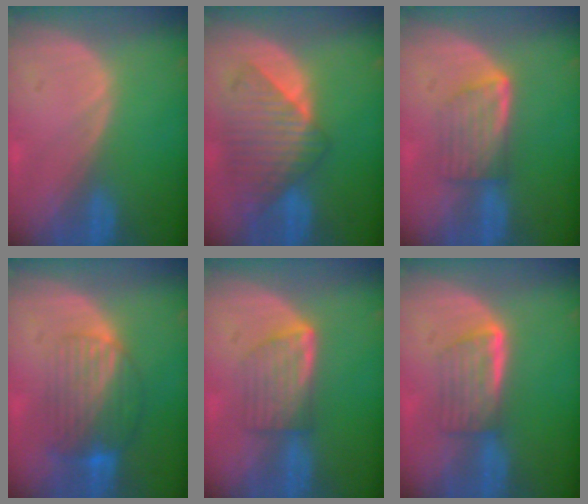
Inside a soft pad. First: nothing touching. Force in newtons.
{"total": 8.8, "press": 8.0, "slide": 3.5}
{"total": 5.7, "press": 5.3, "slide": 2.2}
{"total": 8.3, "press": 7.2, "slide": 4.3}
{"total": 5.9, "press": 5.5, "slide": 2.2}
{"total": 5.9, "press": 5.0, "slide": 3.1}